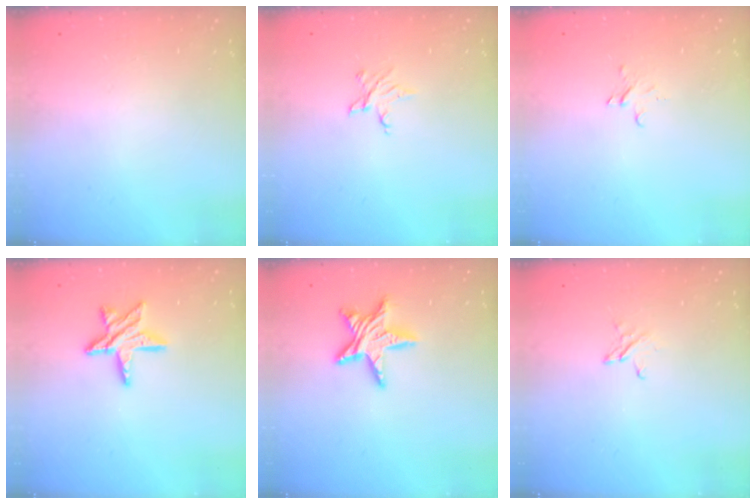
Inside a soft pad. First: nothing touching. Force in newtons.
{"total": 3.8, "press": 3.8, "slide": 0.5}
{"total": 2.2, "press": 2.2, "slide": 0.2}
{"total": 10.3, "press": 10.3, "slide": 0.9}
{"total": 10.5, "press": 10.5, "slide": 0.8}
{"total": 2.5, "press": 2.4, "slide": 0.2}